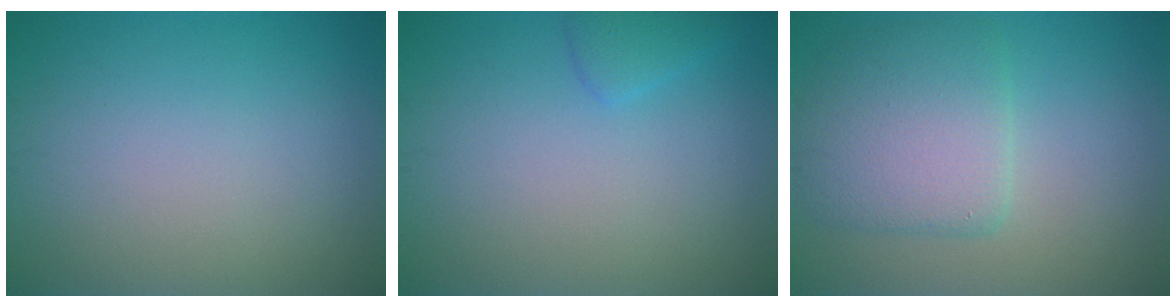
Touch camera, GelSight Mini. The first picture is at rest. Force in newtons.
{"total": 1.4, "press": 1.4, "slide": 0.1}
{"total": 5.5, "press": 5.5, "slide": 0.3}